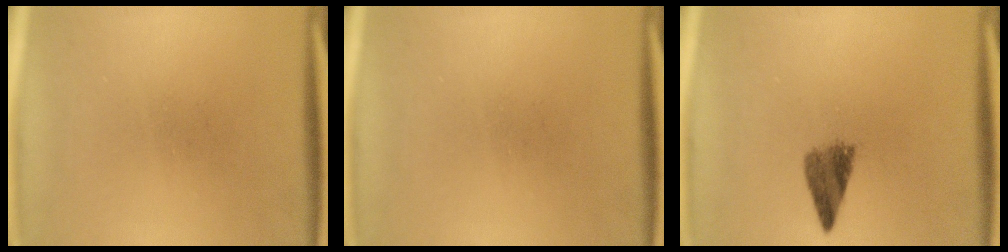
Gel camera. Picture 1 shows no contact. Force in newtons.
{"total": 0.0}
{"total": 3.9}